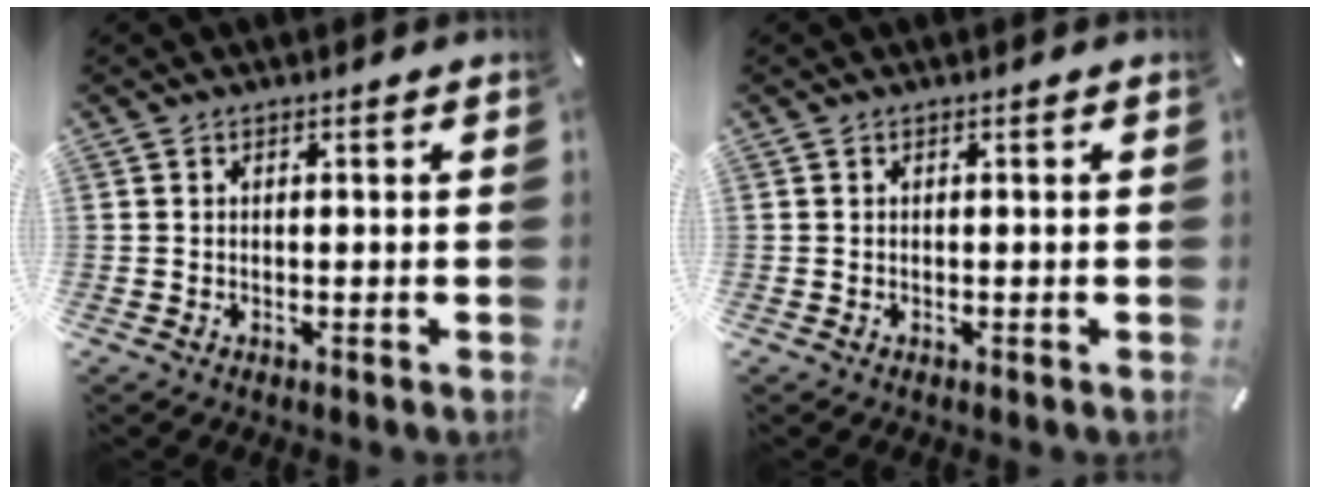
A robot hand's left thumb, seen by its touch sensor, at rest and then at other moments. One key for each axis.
{"total": 0.0}